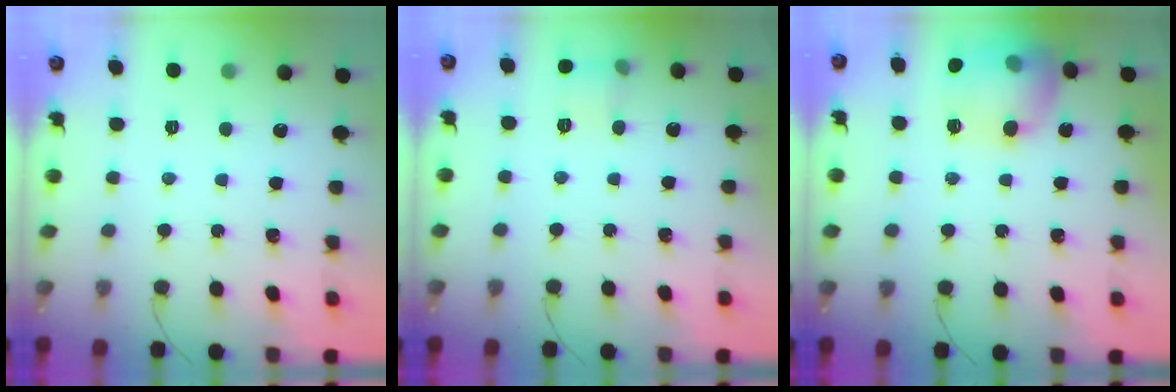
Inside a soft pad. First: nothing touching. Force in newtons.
{"total": 6.6, "press": 6.3, "slide": 2.0}
{"total": 15.6, "press": 15.5, "slide": 1.2}